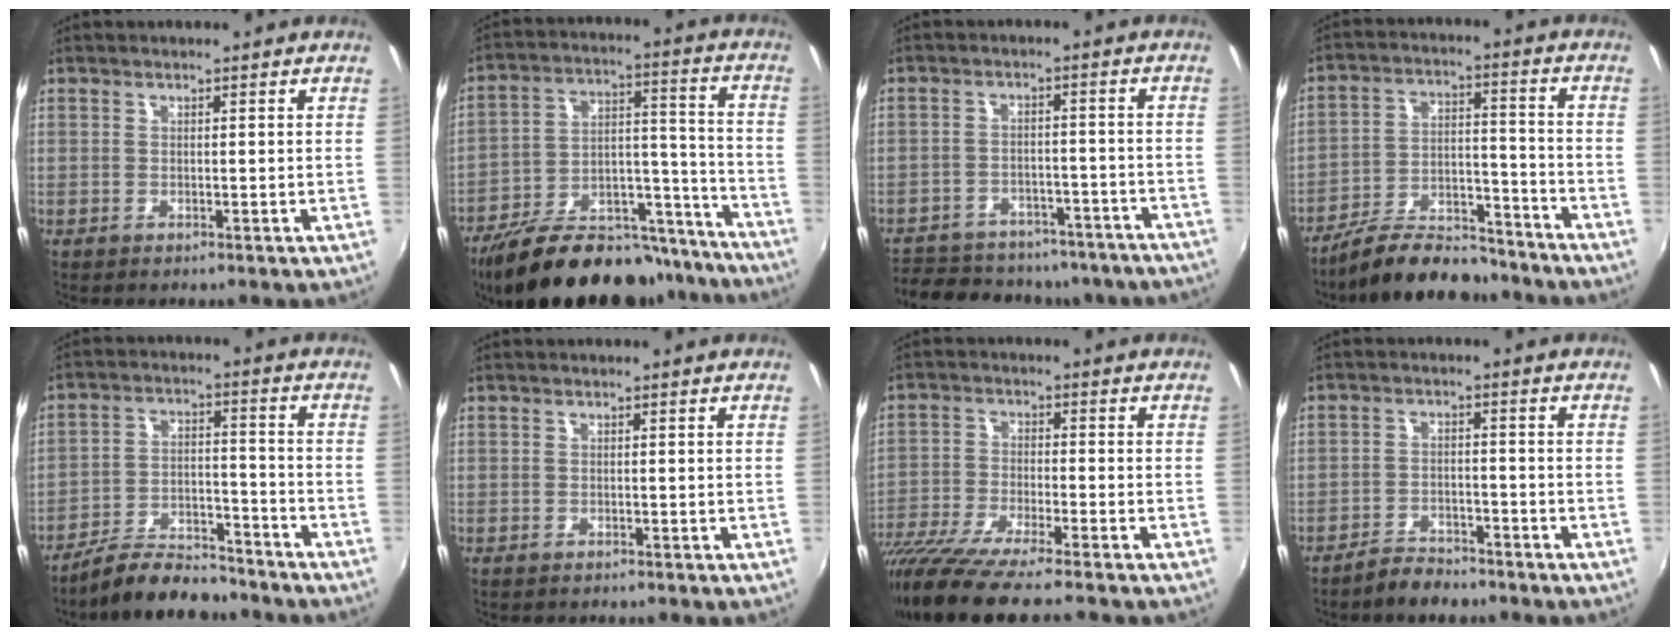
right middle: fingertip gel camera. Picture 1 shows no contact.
{"total": 27.8, "force": [-22.5, 10.3, 12.5], "torque": [-0.208, 0.033, -0.314]}
{"total": 26.0, "force": [-21.6, 10.6, 9.6], "torque": [-0.205, 0.020, -0.264]}
{"total": 15.0, "force": [-12.8, 4.6, 6.3], "torque": [-0.127, 0.011, -0.200]}
{"total": 11.9, "force": [-10.5, 3.4, 4.5], "torque": [-0.101, 0.008, -0.168]}
{"total": 0.6, "force": [-0.6, 0.2, 0.1], "torque": [-0.004, 0.000, -0.009]}
{"total": 15.0, "force": [-12.6, 0.3, 8.1], "torque": [-0.173, -0.051, -0.228]}
{"total": 5.0, "force": [-4.4, 1.9, 1.4], "torque": [-0.044, 0.007, -0.072]}